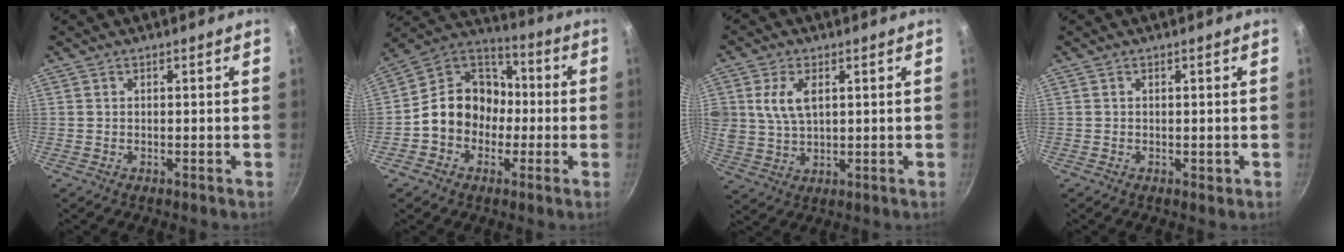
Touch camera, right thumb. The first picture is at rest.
{"total": 13.9, "force": [-2.2, 11.7, 7.1], "torque": [-0.068, 0.049, -0.058]}
{"total": 7.2, "force": [2.1, 4.4, 5.3], "torque": [-0.098, -0.008, 0.043]}
{"total": 0.6, "force": [0.0, 0.5, 0.3], "torque": [0.001, -0.001, 0.000]}